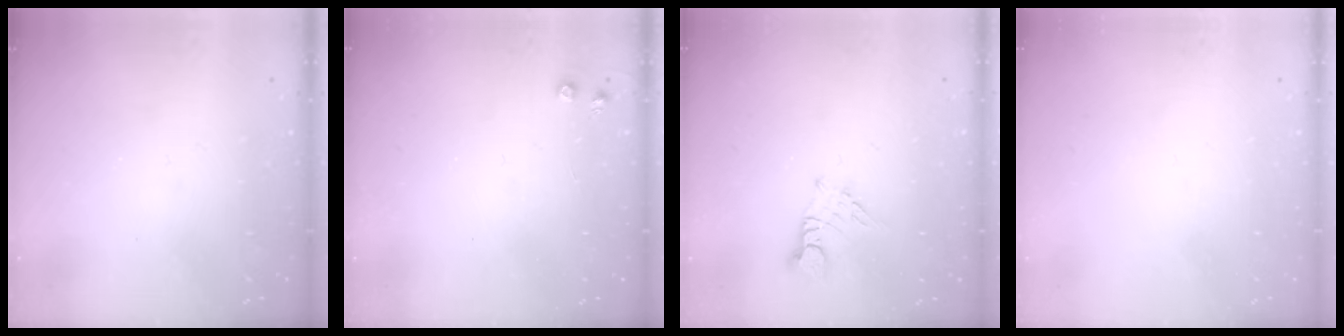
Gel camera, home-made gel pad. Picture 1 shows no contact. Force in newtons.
{"total": 4.3, "press": 4.2, "slide": 0.7}
{"total": 2.3, "press": 2.3, "slide": 0.3}
{"total": 0.0}